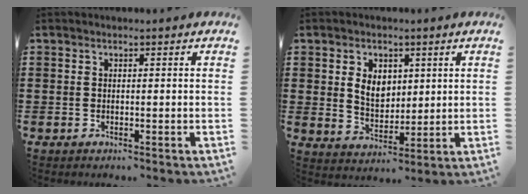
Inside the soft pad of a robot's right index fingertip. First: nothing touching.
{"total": 5.0, "force": [1.3, 3.5, 3.3], "torque": [-0.067, 0.009, 0.021]}